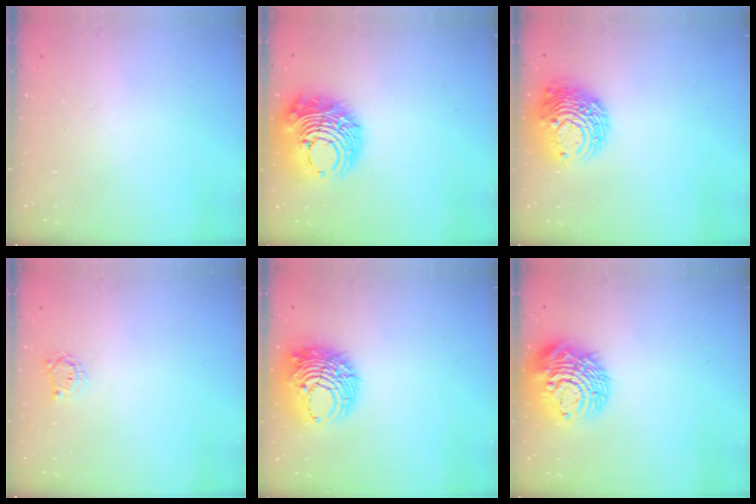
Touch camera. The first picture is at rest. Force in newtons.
{"total": 14.4, "press": 14.2, "slide": 2.1}
{"total": 11.0, "press": 10.9, "slide": 1.6}
{"total": 4.1, "press": 4.1, "slide": 0.5}
{"total": 10.9, "press": 10.8, "slide": 1.1}
{"total": 16.1, "press": 16.0, "slide": 1.8}